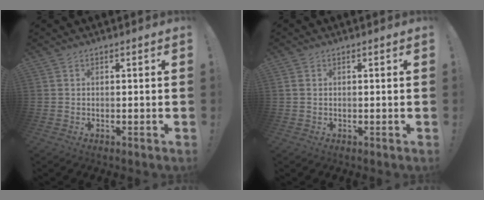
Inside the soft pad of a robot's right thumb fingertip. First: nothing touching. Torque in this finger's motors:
{"motor_torque": [-0.02, -0.03, 0.13, 0.05, 0.08]}